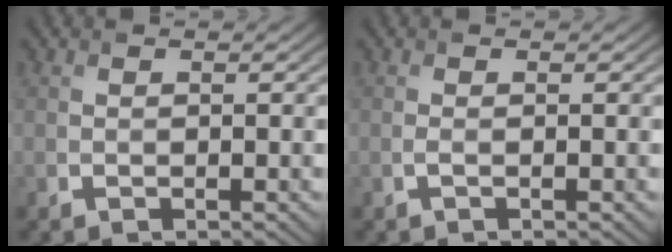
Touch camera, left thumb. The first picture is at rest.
{"total": 0.6, "force": [-0.1, 0.1, 0.6], "torque": [-0.015, -0.001, -0.004]}